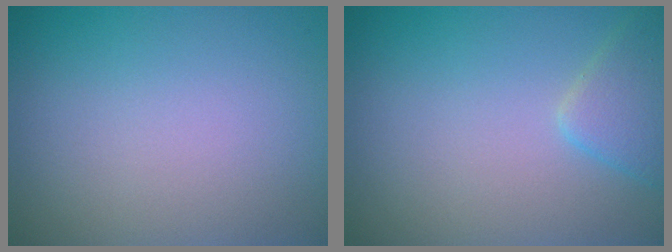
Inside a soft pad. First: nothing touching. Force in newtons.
{"total": 2.5, "press": 2.5, "slide": 0.2}